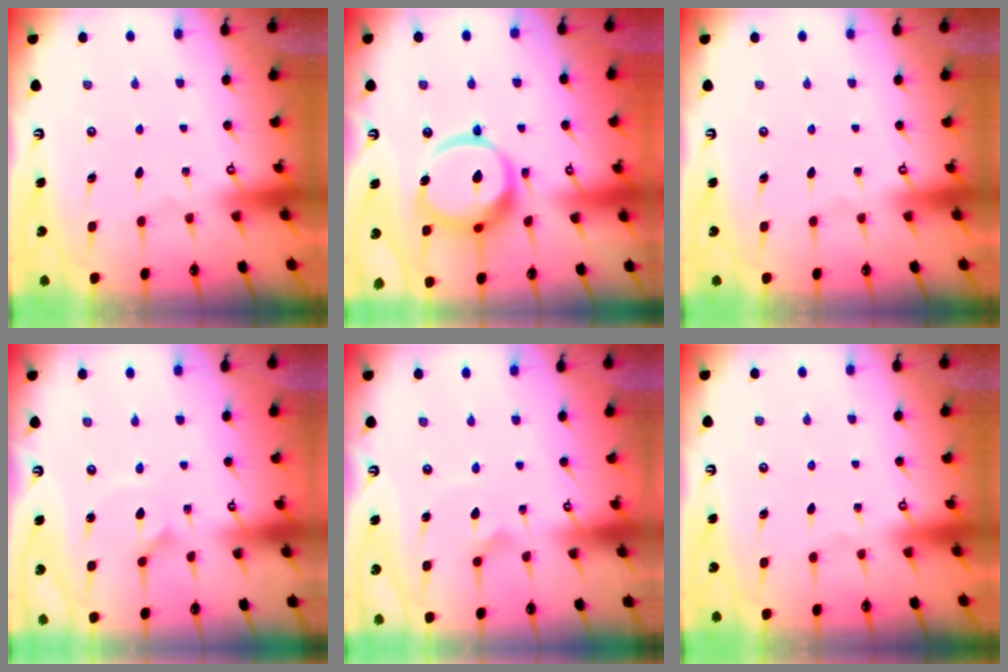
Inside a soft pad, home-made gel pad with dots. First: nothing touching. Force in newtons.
{"total": 18.1, "press": 18.0, "slide": 1.9}
{"total": 0.0}
{"total": 0.9, "press": 0.9, "slide": 0.0}
{"total": 2.8, "press": 2.8, "slide": 0.2}
{"total": 0.0}